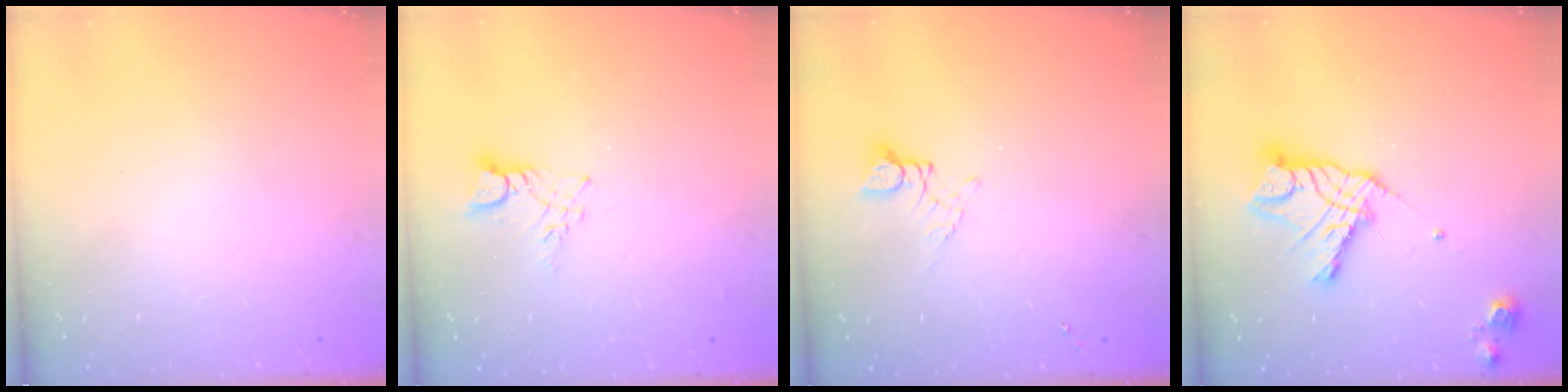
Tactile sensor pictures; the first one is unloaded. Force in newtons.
{"total": 5.0, "press": 5.0, "slide": 0.3}
{"total": 4.3, "press": 4.3, "slide": 0.4}
{"total": 13.2, "press": 13.1, "slide": 1.1}